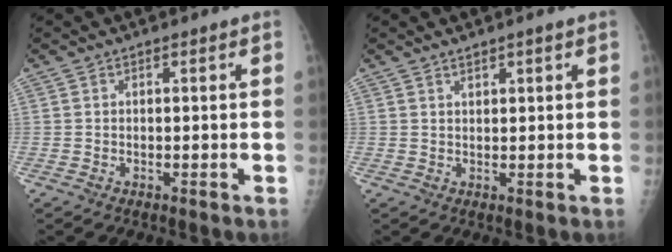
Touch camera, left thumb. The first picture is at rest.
{"total": 1.5, "force": [1.2, 0.8, 0.5], "torque": [0.000, -0.008, 0.019]}